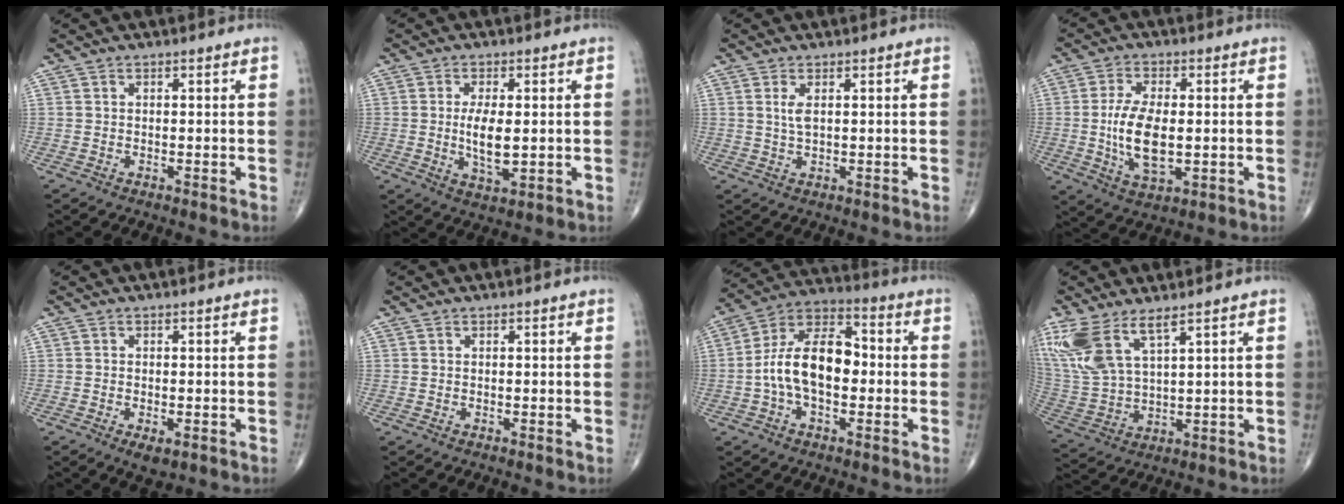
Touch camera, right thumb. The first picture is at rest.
{"total": 7.0, "force": [-0.1, 2.9, 6.4], "torque": [-0.116, -0.015, 0.002]}
{"total": 2.5, "force": [0.8, 0.9, 2.2], "torque": [-0.048, -0.003, 0.021]}
{"total": 10.9, "force": [-0.6, 5.3, 9.5], "torque": [-0.182, -0.008, -0.006]}
{"total": 2.9, "force": [-1.2, 1.4, 2.3], "torque": [-0.038, -0.003, -0.015]}
{"total": 0.0}
{"total": 14.5, "force": [-1.2, 8.3, 11.9], "torque": [-0.206, 0.042, -0.031]}
{"total": 12.2, "force": [7.4, 4.3, 8.6], "torque": [-0.200, -0.026, 0.167]}